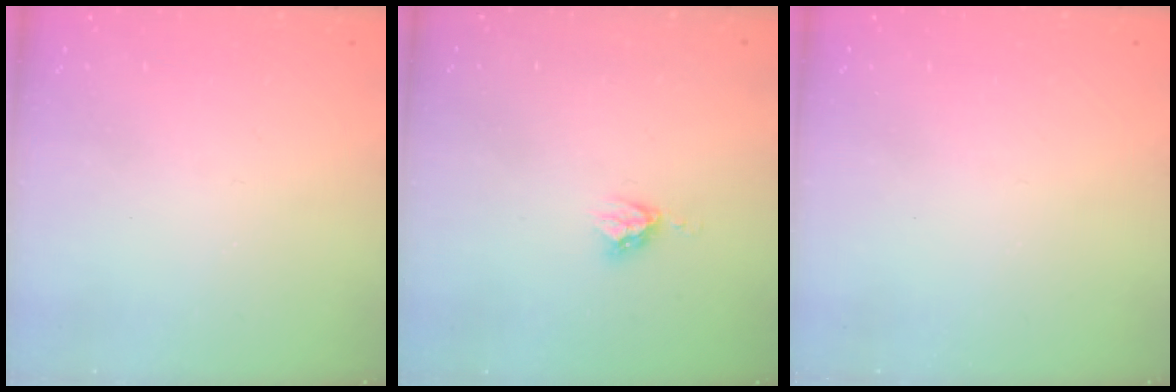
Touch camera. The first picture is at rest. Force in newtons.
{"total": 4.9, "press": 4.9, "slide": 0.1}
{"total": 0.0}